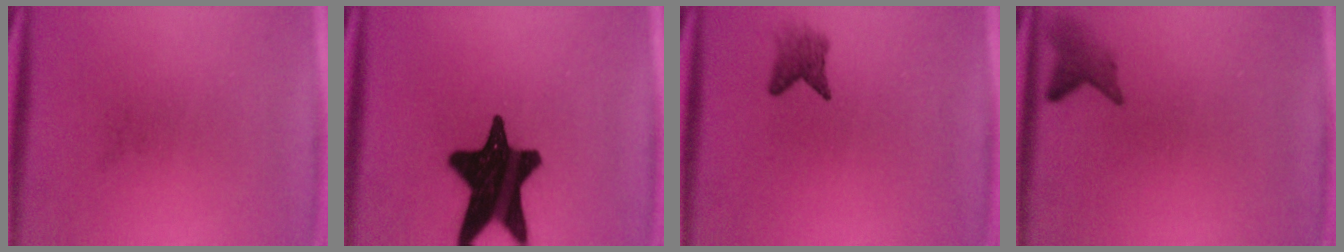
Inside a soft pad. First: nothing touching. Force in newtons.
{"total": 19.6}
{"total": 2.4}
{"total": 2.4}